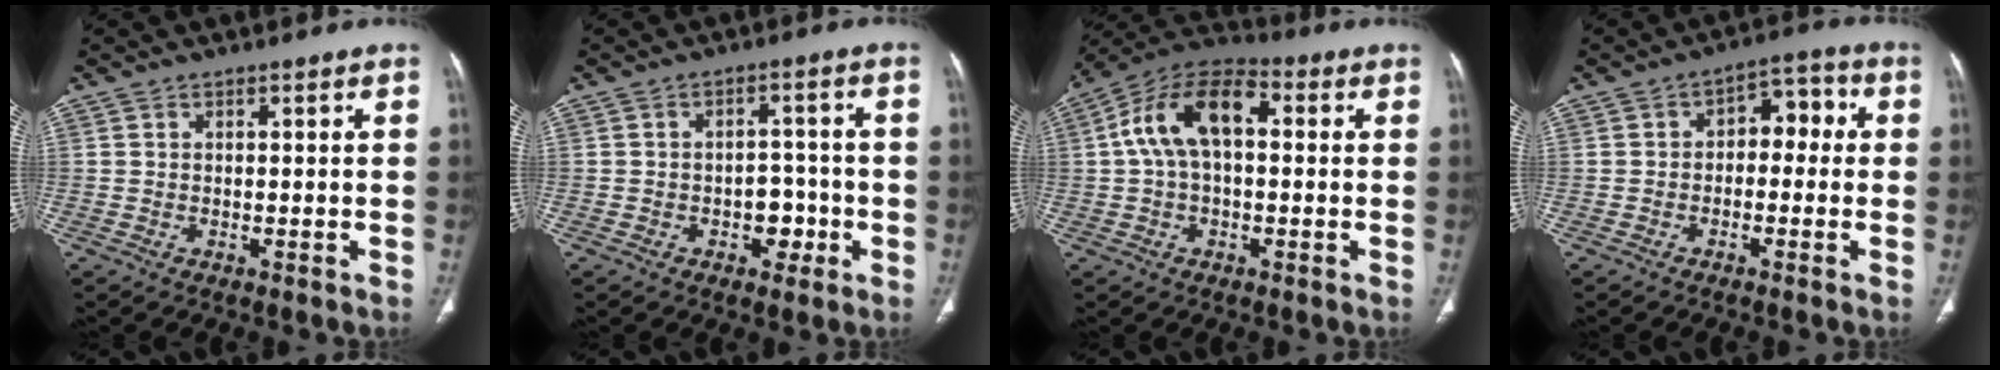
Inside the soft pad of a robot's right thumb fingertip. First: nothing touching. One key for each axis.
{"total": 4.9, "fx": -1.8, "fy": 3.5, "fz": 3.0, "tx": -0.012, "ty": 0.021, "tz": -0.023}
{"total": 13.2, "fx": 1.8, "fy": 7.5, "fz": 10.7, "tx": -0.193, "ty": 0.041, "tz": 0.021}
{"total": 6.5, "fx": -0.2, "fy": 4.4, "fz": 4.8, "tx": -0.035, "ty": 0.035, "tz": -0.014}